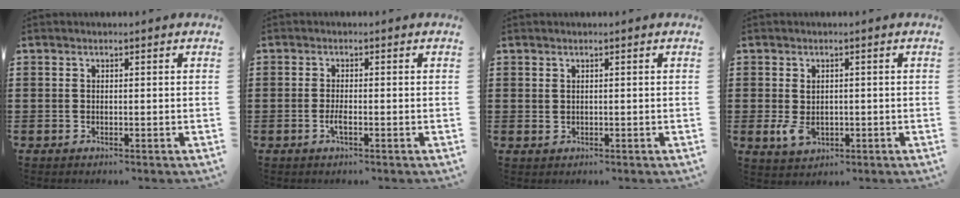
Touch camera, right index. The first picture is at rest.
{"total": 2.0, "force": [-0.8, 0.4, 1.8], "torque": [-0.039, -0.003, -0.015]}
{"total": 0.7, "force": [0.1, 0.5, 0.4], "torque": [-0.010, 0.003, 0.002]}
{"total": 3.2, "force": [-0.4, 2.0, 2.4], "torque": [-0.062, -0.005, -0.010]}